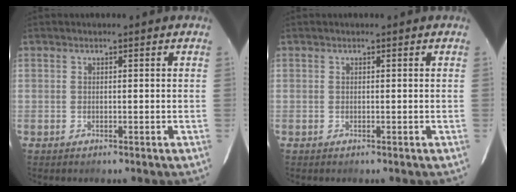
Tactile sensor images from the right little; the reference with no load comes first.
{"total": 0.0}